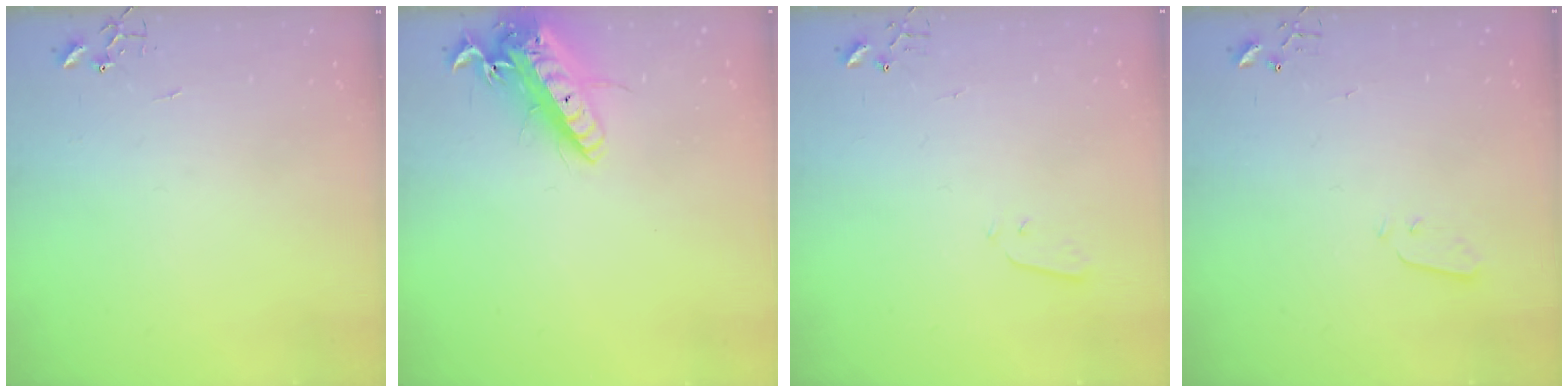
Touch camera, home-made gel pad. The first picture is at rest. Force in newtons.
{"total": 17.4, "press": 17.0, "slide": 3.4}
{"total": 3.2, "press": 3.1, "slide": 0.8}
{"total": 3.0, "press": 3.0, "slide": 0.3}